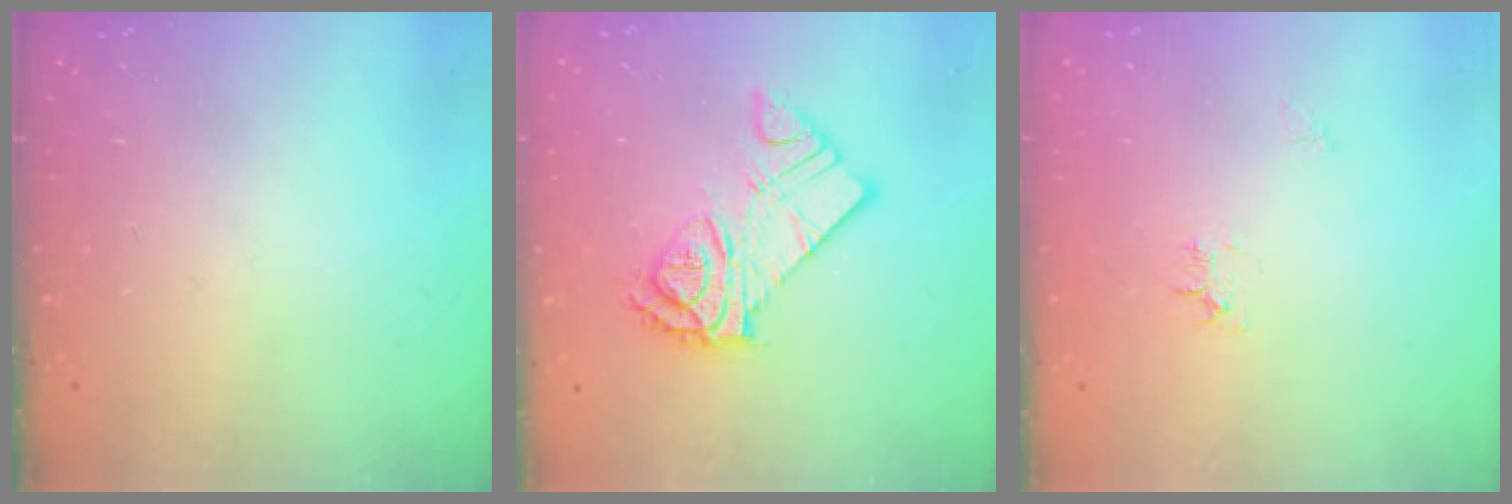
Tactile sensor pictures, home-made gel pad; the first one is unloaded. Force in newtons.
{"total": 12.9, "press": 12.9, "slide": 0.7}
{"total": 6.0, "press": 5.9, "slide": 0.6}